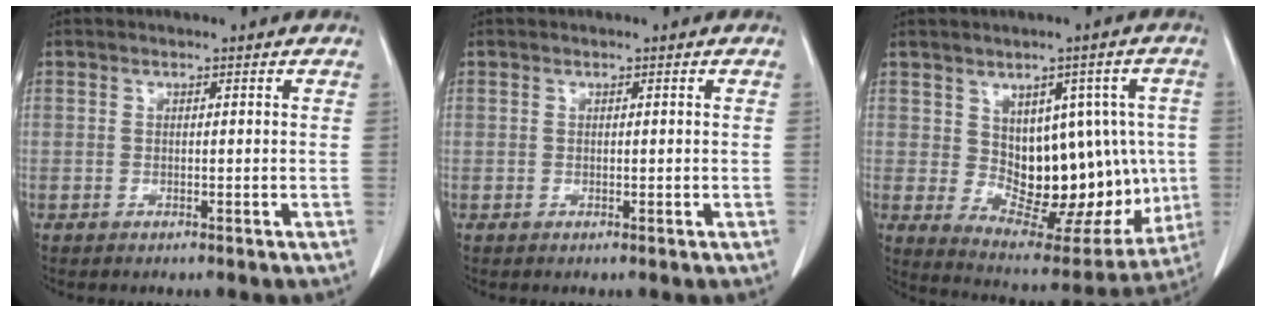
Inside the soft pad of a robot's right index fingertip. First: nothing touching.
{"total": 0.0}
{"total": 16.4, "force": [0.2, 8.7, 13.9], "torque": [-0.170, 0.014, 0.035]}